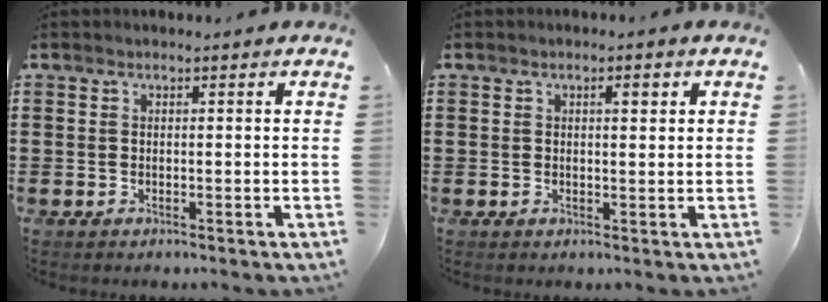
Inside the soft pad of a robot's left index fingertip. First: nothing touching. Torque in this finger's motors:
{"motor_torque": [0.70, -0.07, 0.18, 0.04]}